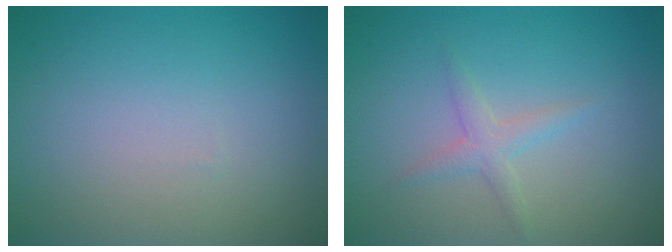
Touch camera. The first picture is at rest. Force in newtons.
{"total": 1.6, "press": 1.6, "slide": 0.0}